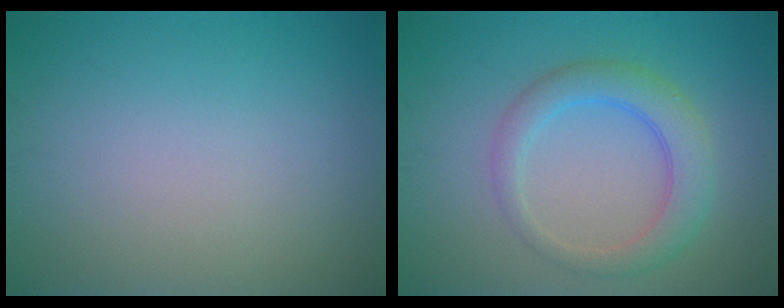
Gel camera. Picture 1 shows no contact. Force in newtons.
{"total": 3.9, "press": 3.9, "slide": 0.1}